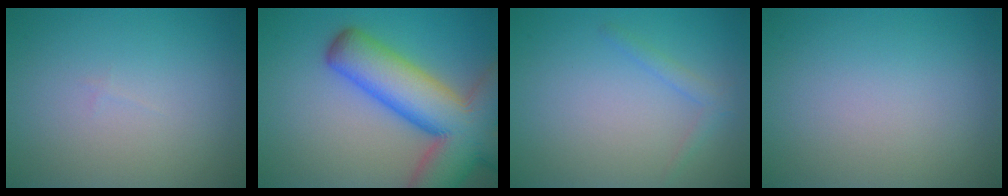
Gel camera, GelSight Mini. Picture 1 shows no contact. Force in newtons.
{"total": 13.4, "press": 13.3, "slide": 0.7}
{"total": 1.3, "press": 1.3, "slide": 0.1}
{"total": 0.0}